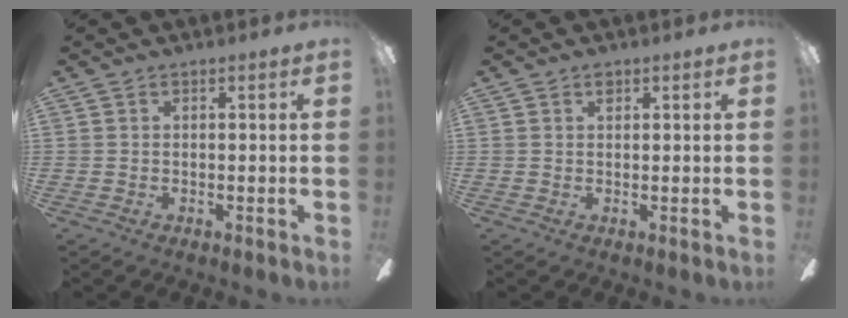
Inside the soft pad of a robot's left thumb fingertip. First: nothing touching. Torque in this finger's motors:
{"motor_torque": [0.15, 0.07, 0.45, -0.15, 0.00]}